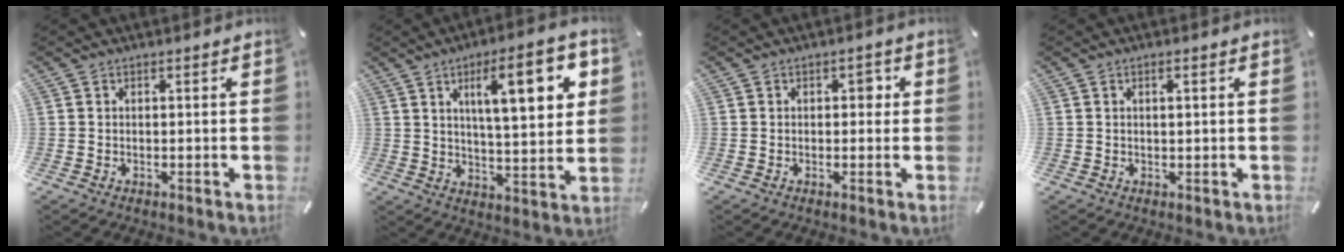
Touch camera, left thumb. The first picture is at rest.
{"total": 17.2, "force": [6.7, 5.7, 14.8], "torque": [-0.213, -0.015, 0.095]}
{"total": 1.9, "force": [0.3, 1.4, 1.2], "torque": [-0.010, 0.003, -0.002]}
{"total": 1.2, "force": [0.3, 0.3, 1.1], "torque": [-0.022, 0.001, 0.005]}